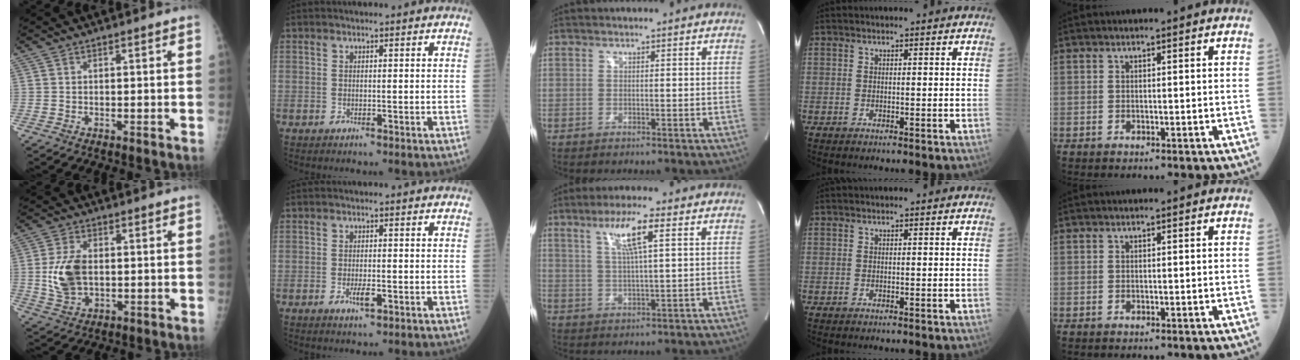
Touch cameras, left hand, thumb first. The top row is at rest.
{"thumb": {"total": 8.7, "force": [0.0, 5.6, 6.7], "torque": [-0.129, -0.001, 0.006]}, "index": {"total": 2.1, "force": [-0.7, 0.5, 1.9], "torque": [-0.039, -0.003, -0.010]}, "middle": {"total": 7.5, "force": [3.4, 0.0, 6.7], "torque": [-0.128, 0.000, 0.062]}}